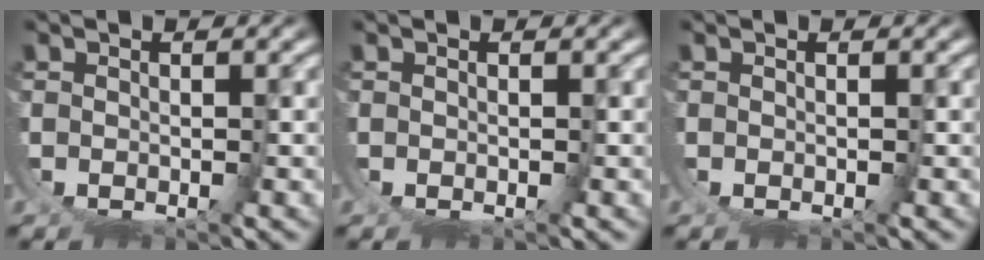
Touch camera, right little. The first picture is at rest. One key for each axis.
{"total": 0.0}
{"total": 0.0}